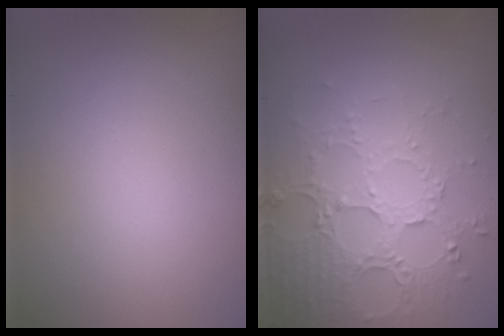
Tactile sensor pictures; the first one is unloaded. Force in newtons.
{"total": 5.3, "press": 3.9, "slide": 3.6}